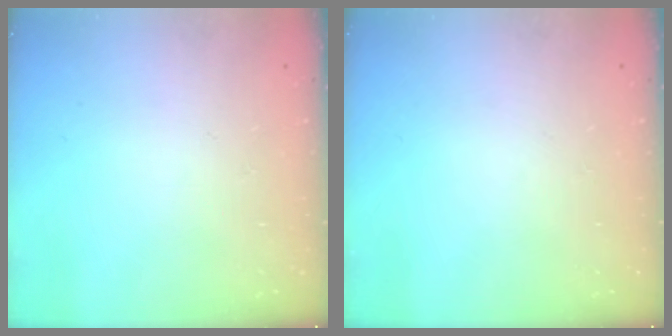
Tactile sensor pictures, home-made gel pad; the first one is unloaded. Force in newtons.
{"total": 0.0}